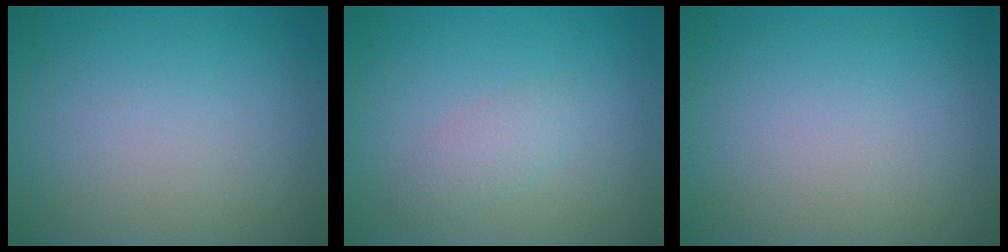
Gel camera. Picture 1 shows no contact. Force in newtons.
{"total": 1.6, "press": 1.6, "slide": 0.1}
{"total": 0.0}